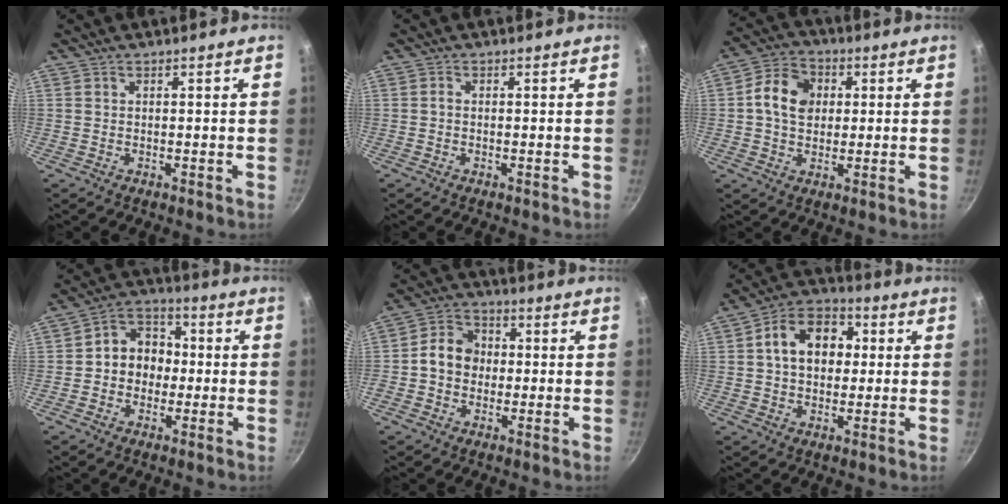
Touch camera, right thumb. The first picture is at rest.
{"total": 0.7, "force": [-0.2, 0.4, 0.4], "torque": [-0.007, 0.005, -0.006]}
{"total": 9.5, "force": [1.4, 7.5, 5.8], "torque": [-0.081, 0.012, 0.008]}
{"total": 9.4, "force": [-0.5, 7.9, 5.0], "torque": [-0.032, 0.029, -0.025]}
{"total": 8.0, "force": [-0.4, 6.8, 4.2], "torque": [-0.040, 0.020, -0.025]}
{"total": 12.5, "force": [1.8, 9.1, 8.3], "torque": [-0.094, 0.024, 0.012]}